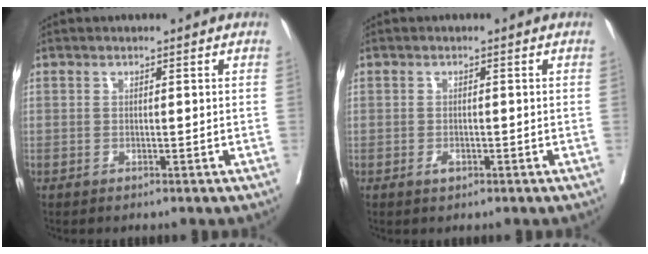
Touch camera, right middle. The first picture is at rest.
{"total": 1.2, "force": [-0.6, 0.6, 0.8], "torque": [-0.014, 0.001, -0.008]}